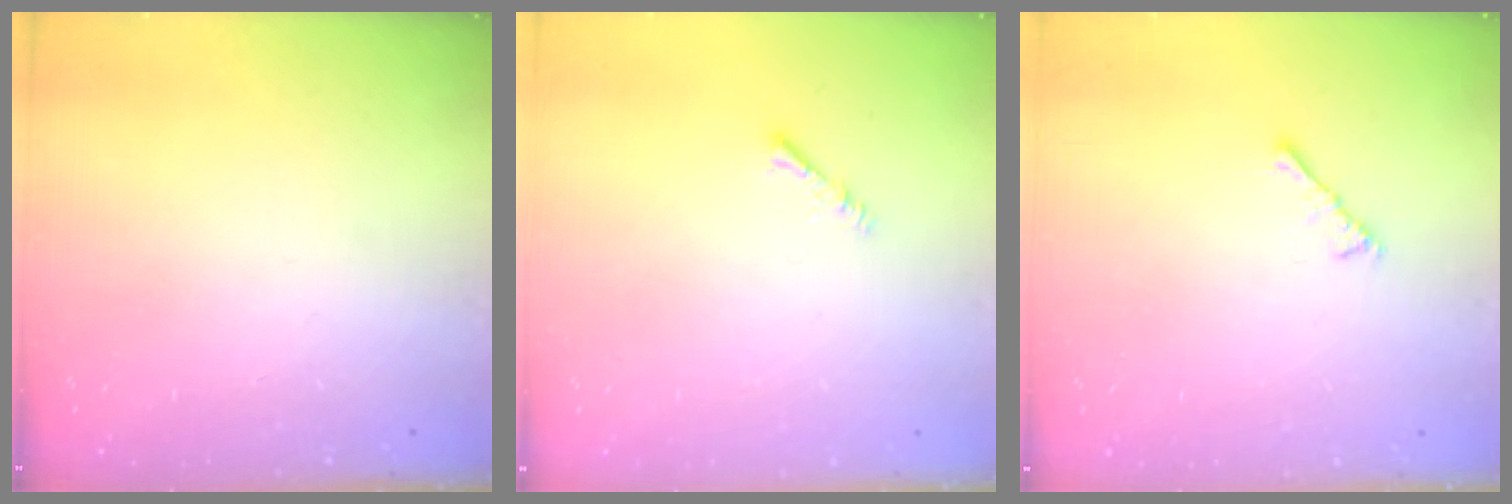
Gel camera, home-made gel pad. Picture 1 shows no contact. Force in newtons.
{"total": 1.5, "press": 1.5, "slide": 0.4}
{"total": 2.7, "press": 2.7, "slide": 0.6}